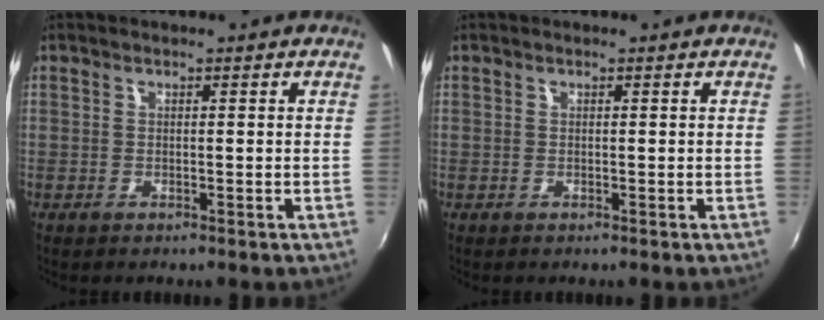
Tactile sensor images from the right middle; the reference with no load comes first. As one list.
[{"total": 0.0}]